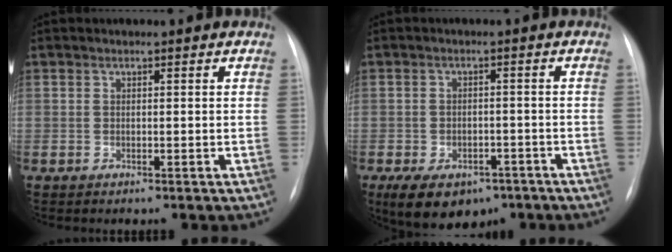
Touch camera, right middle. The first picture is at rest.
{"total": 9.9, "force": [-6.4, 5.6, 4.9], "torque": [-0.083, 0.006, -0.092]}